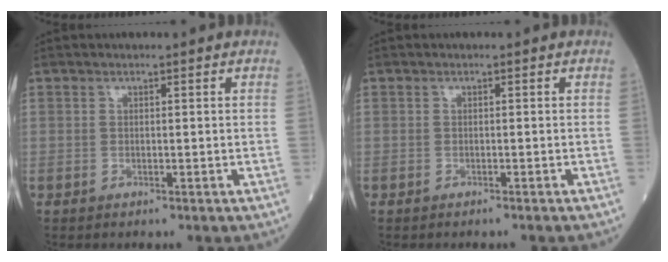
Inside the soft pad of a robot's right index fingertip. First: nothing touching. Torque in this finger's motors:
{"motor_torque": [-0.41, 0.07, -0.05, -0.02]}